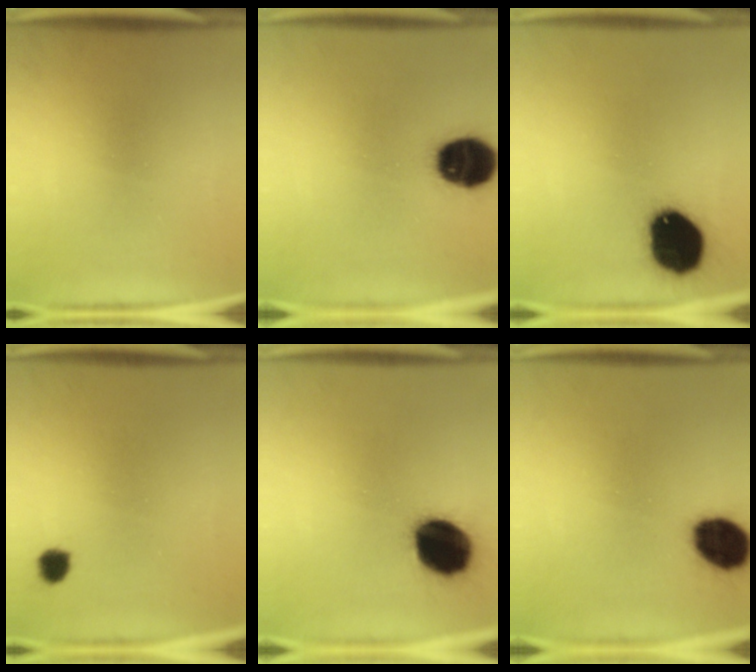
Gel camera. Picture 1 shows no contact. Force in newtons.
{"total": 15.5}
{"total": 17.2}
{"total": 2.4}
{"total": 17.4}
{"total": 12.5}